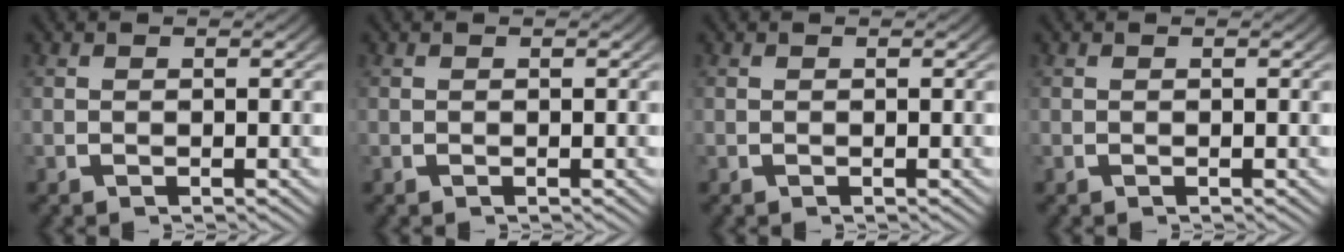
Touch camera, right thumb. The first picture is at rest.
{"total": 0.0}
{"total": 0.0}
{"total": 0.0}